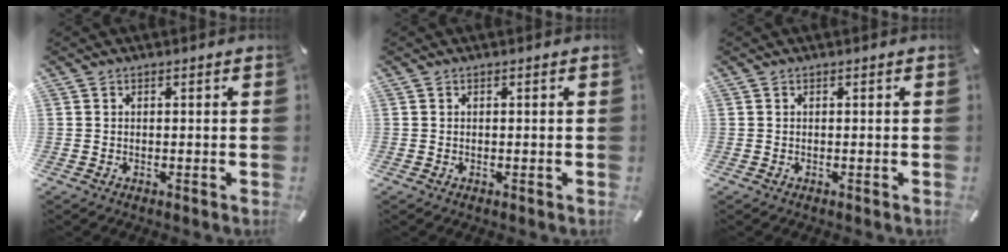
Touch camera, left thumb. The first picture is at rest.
{"total": 0.0}
{"total": 0.0}